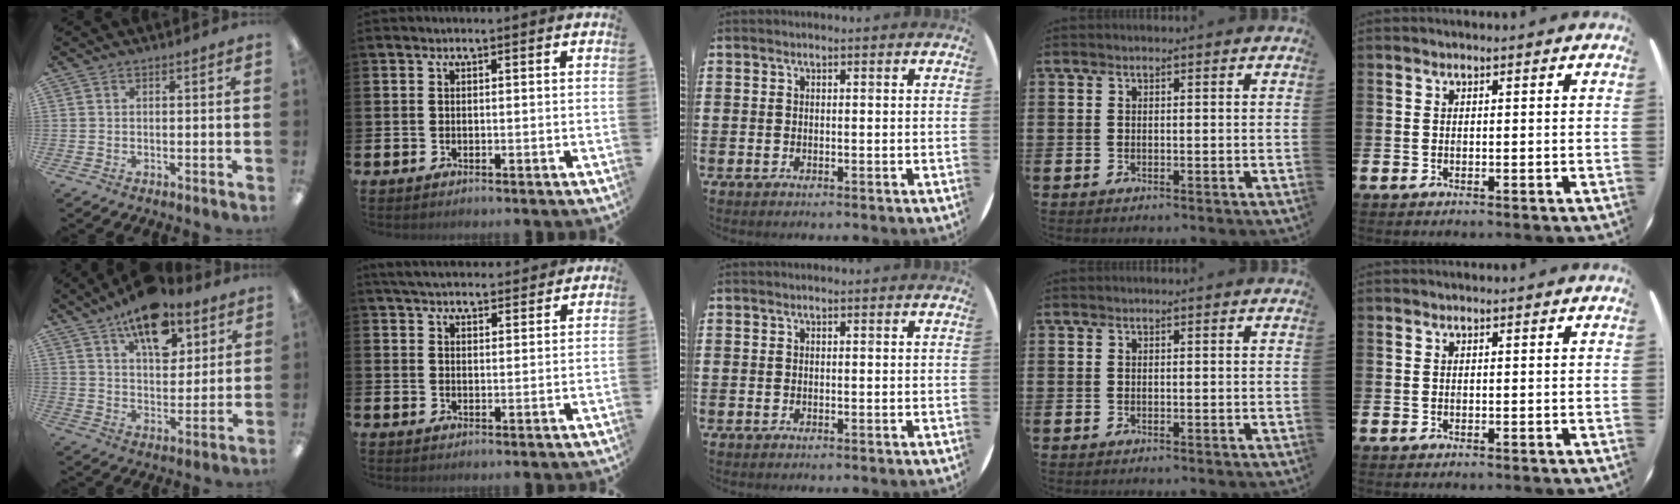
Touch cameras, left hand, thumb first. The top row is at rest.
{"thumb": {"total": 15.2, "force": [10.0, 7.4, 8.6], "torque": [-0.122, -0.051, 0.172]}, "index": {"total": 4.8, "force": [4.6, 0.9, 0.9], "torque": [-0.026, -0.021, 0.084]}}